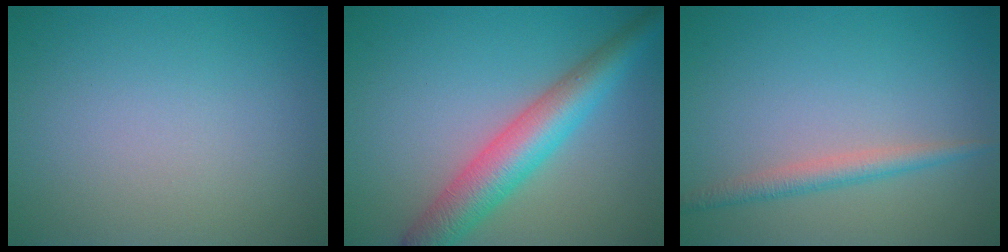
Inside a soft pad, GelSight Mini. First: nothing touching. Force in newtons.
{"total": 6.1, "press": 6.1, "slide": 0.2}
{"total": 2.1, "press": 2.1, "slide": 0.0}